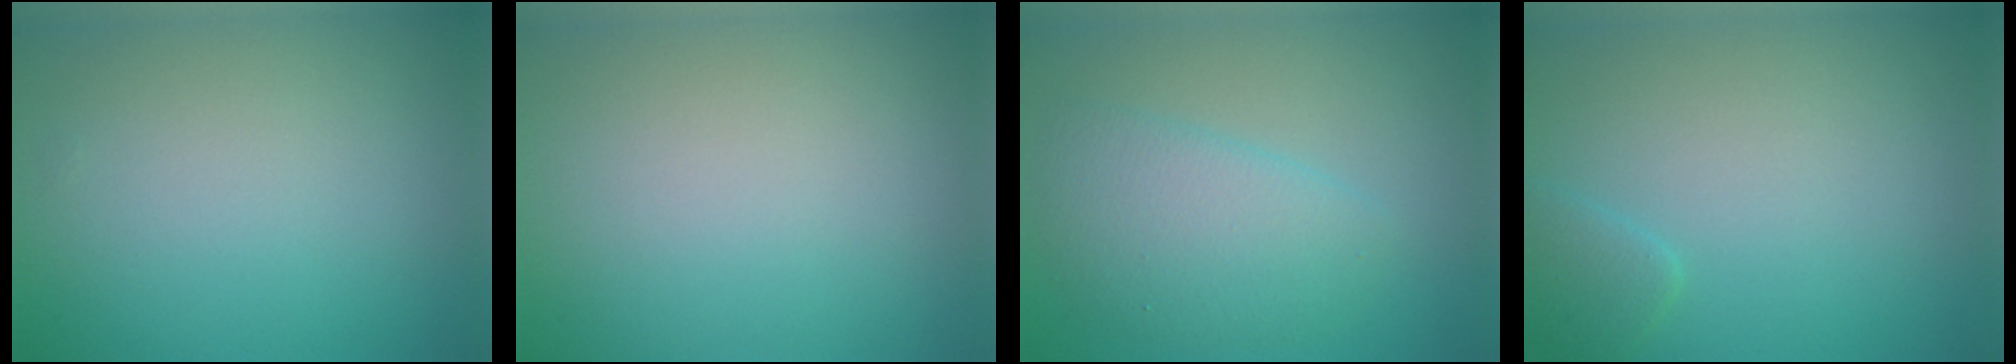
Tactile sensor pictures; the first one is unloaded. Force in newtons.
{"total": 0.0}
{"total": 4.3, "press": 4.3, "slide": 0.1}
{"total": 1.3, "press": 1.2, "slide": 0.1}